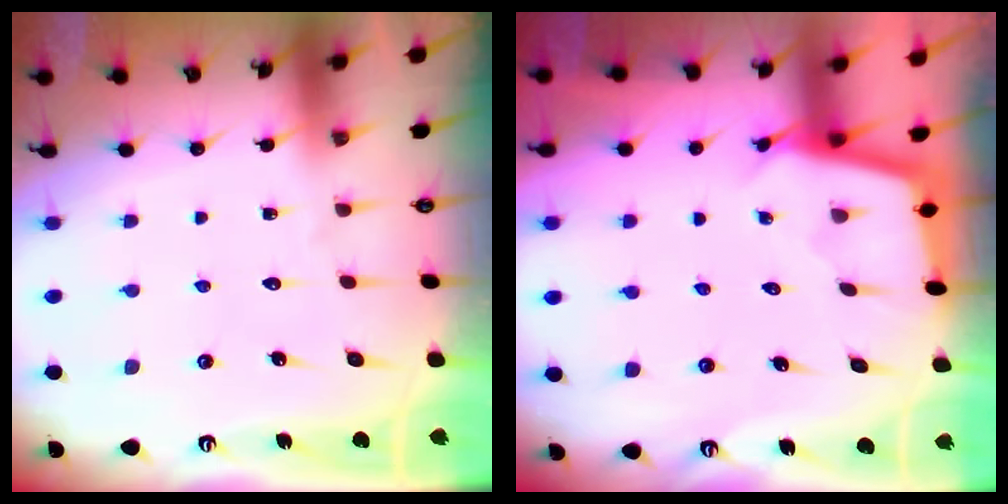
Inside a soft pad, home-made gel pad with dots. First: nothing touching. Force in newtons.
{"total": 2.5, "press": 2.5, "slide": 0.2}